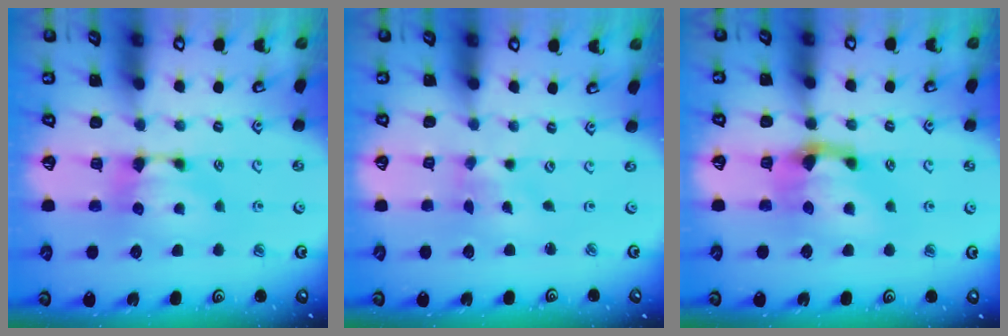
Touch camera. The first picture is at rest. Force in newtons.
{"total": 4.0, "press": 4.0, "slide": 0.8}
{"total": 3.0, "press": 2.4, "slide": 1.8}